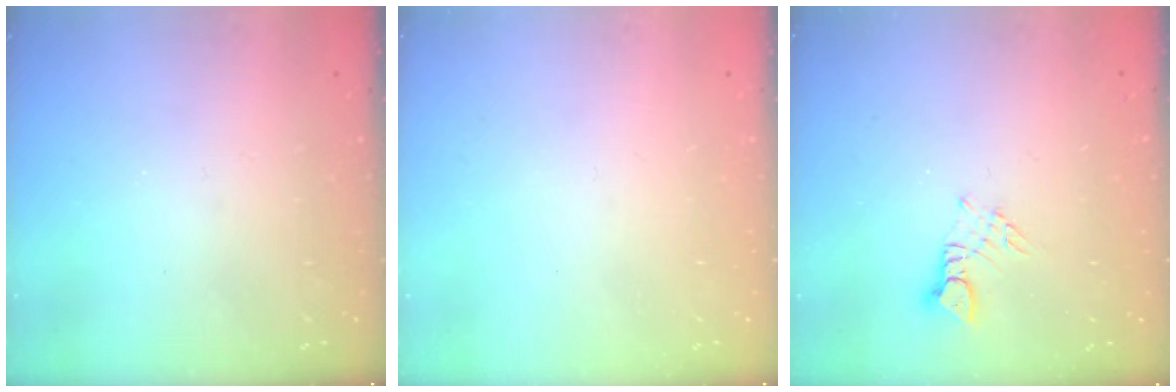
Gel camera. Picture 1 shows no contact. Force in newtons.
{"total": 0.0}
{"total": 3.2, "press": 3.2, "slide": 0.2}